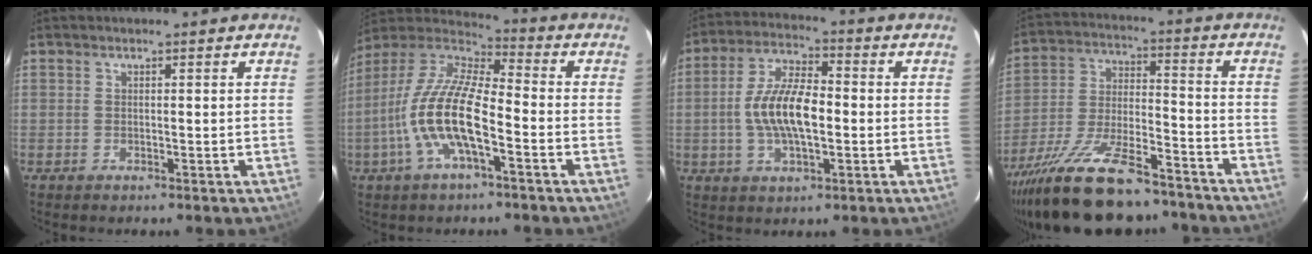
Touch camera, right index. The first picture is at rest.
{"total": 15.3, "force": [-5.1, 4.6, 13.7], "torque": [-0.277, -0.004, -0.105]}
{"total": 11.4, "force": [-1.2, 4.7, 10.3], "torque": [-0.206, 0.008, -0.023]}
{"total": 23.5, "force": [-18.2, 7.5, 12.8], "torque": [-0.250, -0.030, -0.288]}